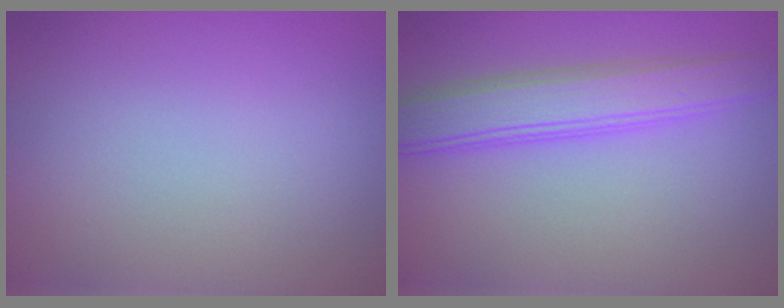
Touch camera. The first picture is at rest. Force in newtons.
{"total": 4.4, "press": 4.4, "slide": 0.1}